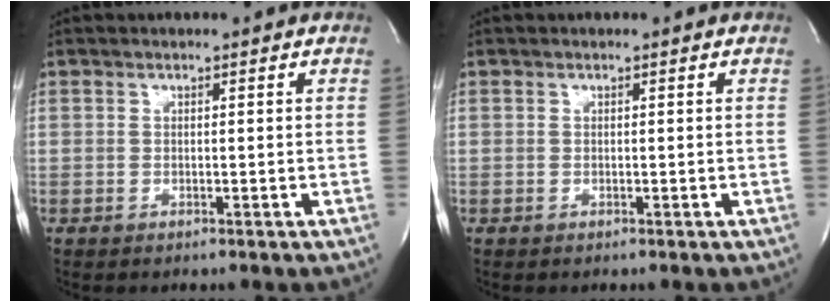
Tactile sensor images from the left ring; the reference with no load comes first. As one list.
[{"total": 0.0}]